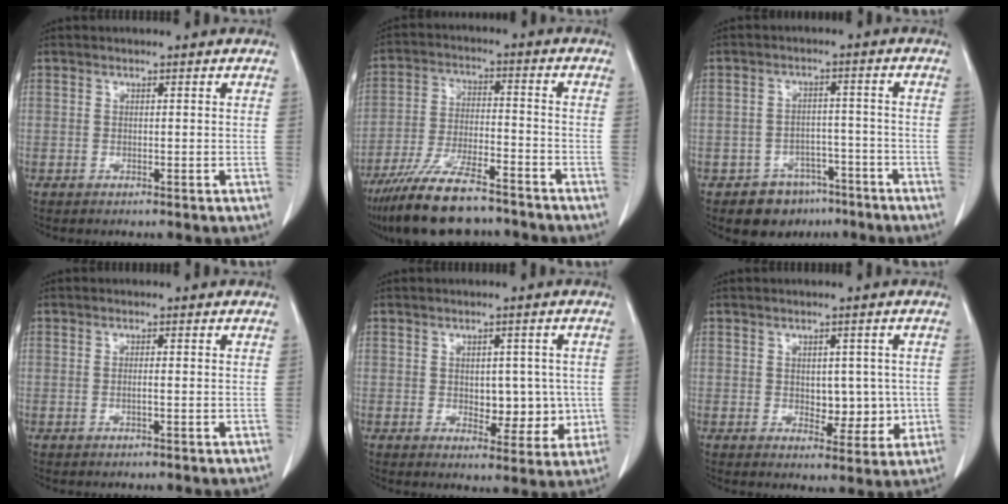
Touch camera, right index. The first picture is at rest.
{"total": 15.0, "force": [-12.1, 3.6, 8.1], "torque": [-0.162, -0.020, -0.210]}
{"total": 7.6, "force": [-5.1, 5.4, 1.4], "torque": [-0.011, 0.020, -0.069]}
{"total": 1.3, "force": [-0.2, 0.3, 1.2], "torque": [-0.027, 0.001, -0.002]}
{"total": 8.1, "force": [-0.3, 4.8, 6.5], "torque": [-0.075, 0.008, 0.009]}
{"total": 6.7, "force": [-0.1, 4.0, 5.4], "torque": [-0.064, 0.005, 0.012]}